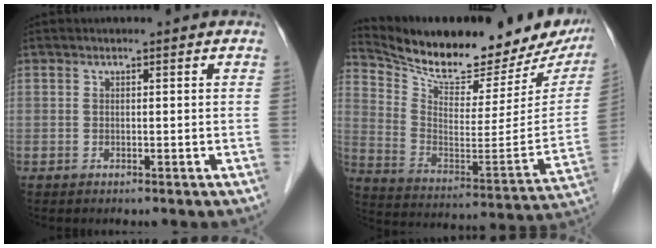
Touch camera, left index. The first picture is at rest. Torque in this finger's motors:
{"motor_torque": [-0.24, -0.52, 0.01, 0.01]}